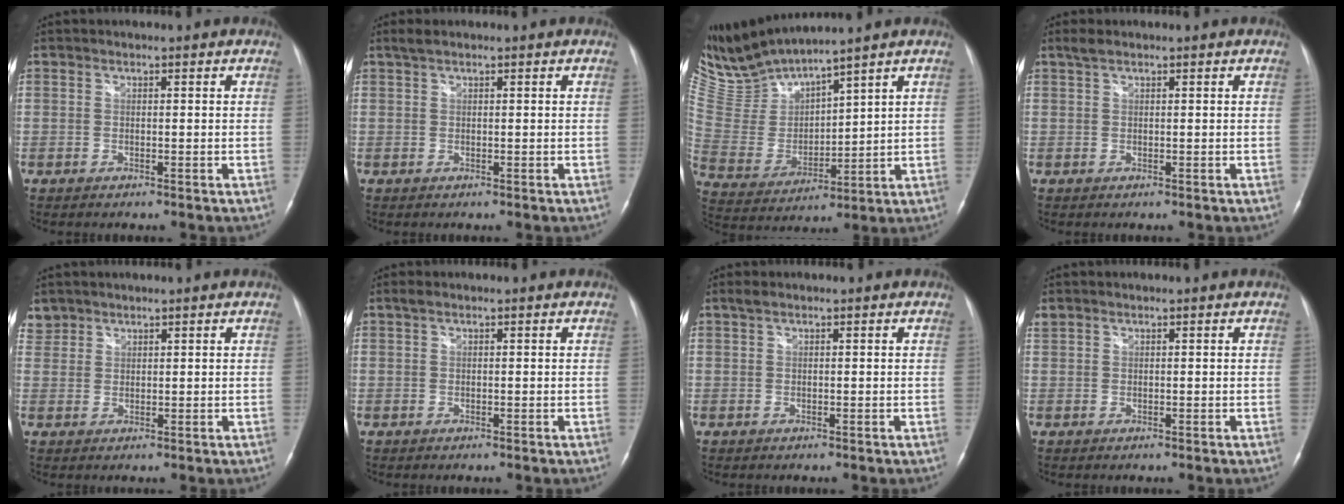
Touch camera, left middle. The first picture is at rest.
{"total": 1.4, "force": [1.1, 0.2, 0.8], "torque": [-0.022, 0.013, 0.024]}
{"total": 9.3, "force": [9.2, -0.7, 1.2], "torque": [-0.058, -0.006, 0.213]}
{"total": 1.4, "force": [1.1, 0.3, 0.8], "torque": [-0.022, 0.012, 0.026]}
{"total": 2.5, "force": [2.0, 1.4, -0.3], "torque": [0.013, 0.010, 0.039]}
{"total": 0.9, "force": [0.6, 0.2, 0.6], "torque": [-0.018, 0.016, 0.013]}
{"total": 1.0, "force": [0.8, 0.2, 0.6], "torque": [-0.018, 0.014, 0.019]}
{"total": 0.9, "force": [0.8, 0.5, 0.1], "torque": [-0.007, 0.017, 0.018]}